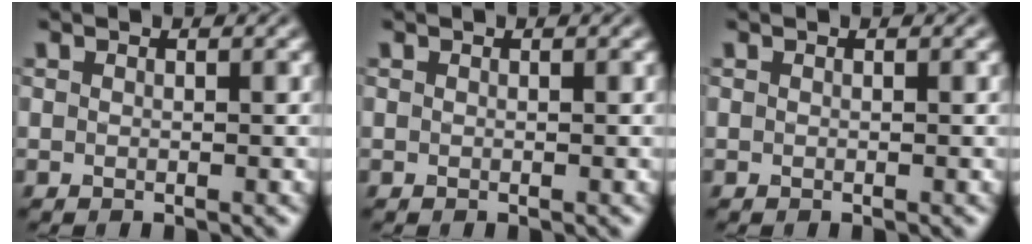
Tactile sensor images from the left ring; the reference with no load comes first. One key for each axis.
{"total": 0.0}
{"total": 0.0}